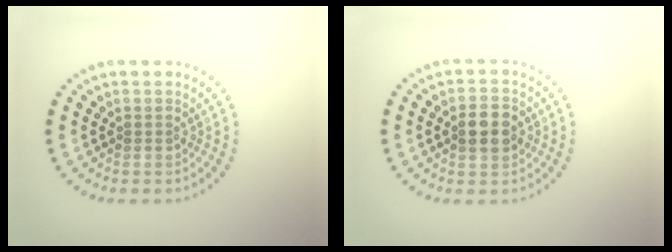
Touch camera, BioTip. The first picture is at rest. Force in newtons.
{"total": 3.7, "press": 3.7, "slide": 0.1}